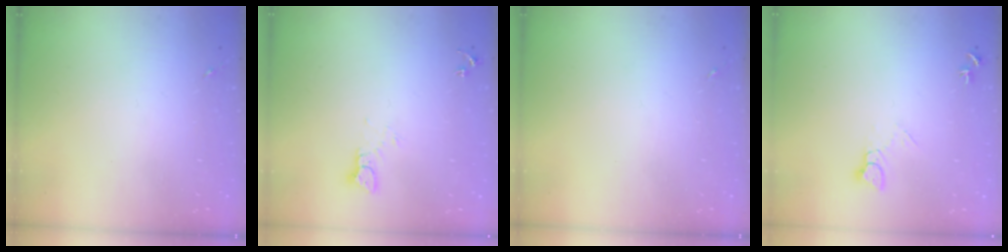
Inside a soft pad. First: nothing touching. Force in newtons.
{"total": 3.7, "press": 3.7, "slide": 0.3}
{"total": 0.0}
{"total": 5.5, "press": 5.5, "slide": 0.5}